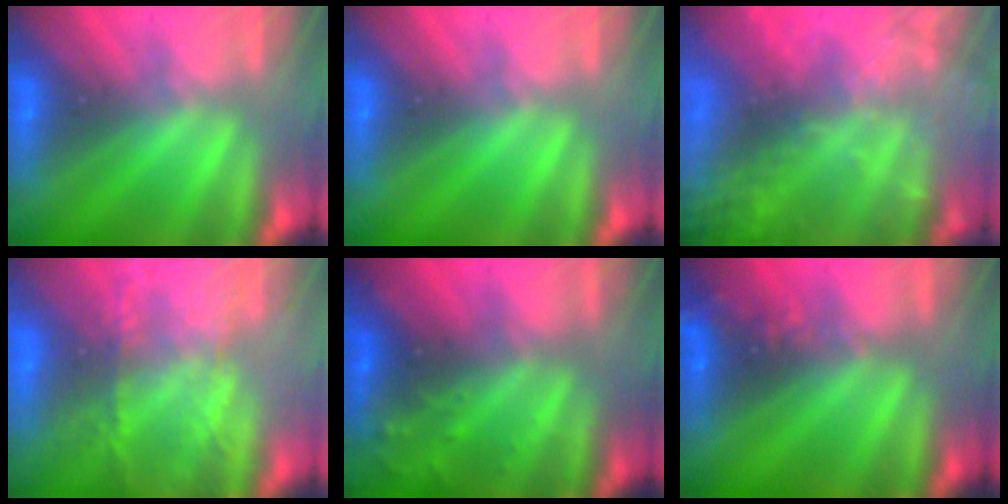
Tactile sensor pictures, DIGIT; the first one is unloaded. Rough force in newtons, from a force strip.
{"total": 0.0}
{"total": 7.7}
{"total": 9.6}
{"total": 8.6}
{"total": 2.4}